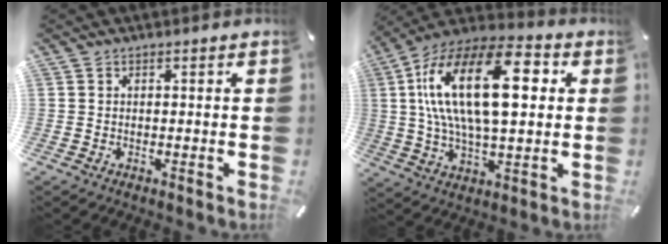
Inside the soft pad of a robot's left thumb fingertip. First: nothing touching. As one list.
[{"total": 24.5, "force": [5.8, 11.6, 20.8], "torque": [-0.414, -0.008, 0.078]}]